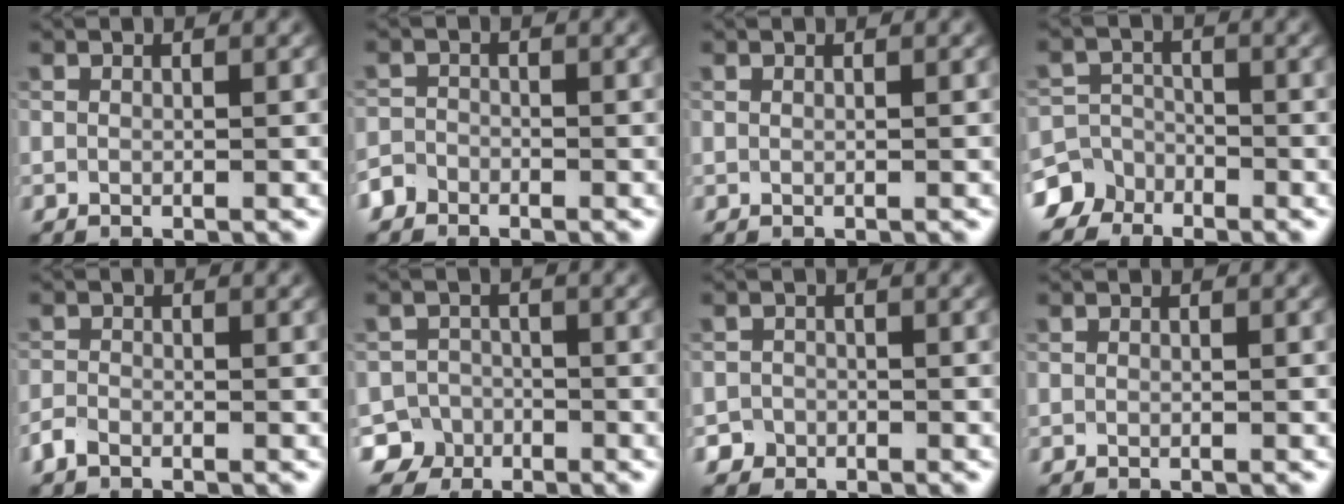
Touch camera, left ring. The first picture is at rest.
{"total": 2.0, "force": [-1.7, 1.2, 0.1], "torque": [-0.003, 0.003, -0.037]}
{"total": 0.0}
{"total": 5.9, "force": [-4.4, 3.9, 0.4], "torque": [0.011, -0.009, -0.090]}
{"total": 1.4, "force": [-1.2, 0.6, 0.5], "torque": [-0.011, 0.001, -0.030]}
{"total": 5.4, "force": [-3.6, 4.0, 0.1], "torque": [0.019, -0.007, -0.066]}
{"total": 2.2, "force": [-1.6, 1.5, -0.1], "torque": [0.016, 0.006, -0.026]}
{"total": 0.0}